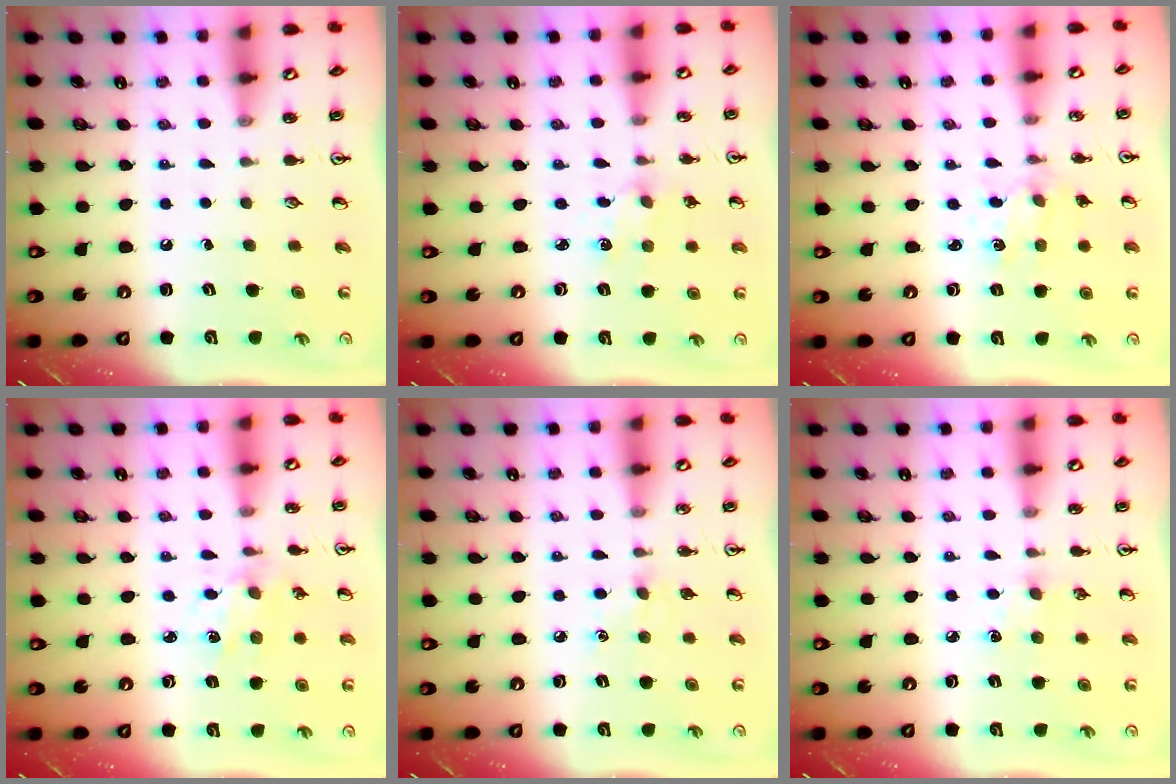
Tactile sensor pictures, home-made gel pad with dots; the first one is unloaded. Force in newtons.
{"total": 3.4, "press": 3.4, "slide": 0.5}
{"total": 1.7, "press": 1.7, "slide": 0.3}
{"total": 1.7, "press": 1.6, "slide": 0.1}
{"total": 5.4, "press": 5.3, "slide": 0.8}
{"total": 3.9, "press": 3.9, "slide": 0.5}